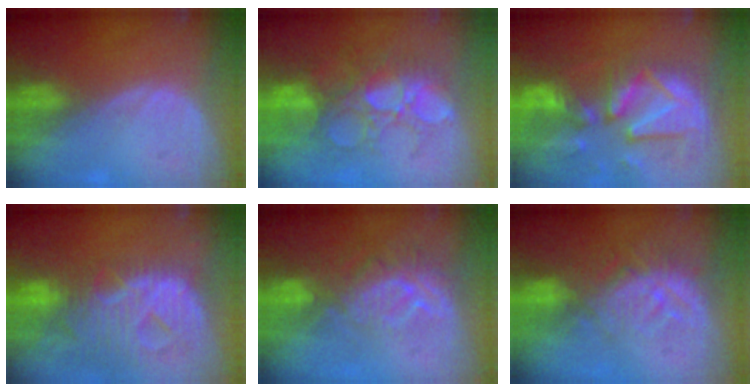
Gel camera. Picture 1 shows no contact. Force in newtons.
{"total": 10.9, "press": 9.6, "slide": 5.2}
{"total": 13.0, "press": 11.3, "slide": 6.4}
{"total": 13.1, "press": 11.2, "slide": 6.9}
{"total": 9.5, "press": 8.3, "slide": 4.7}
{"total": 9.3, "press": 8.1, "slide": 4.5}